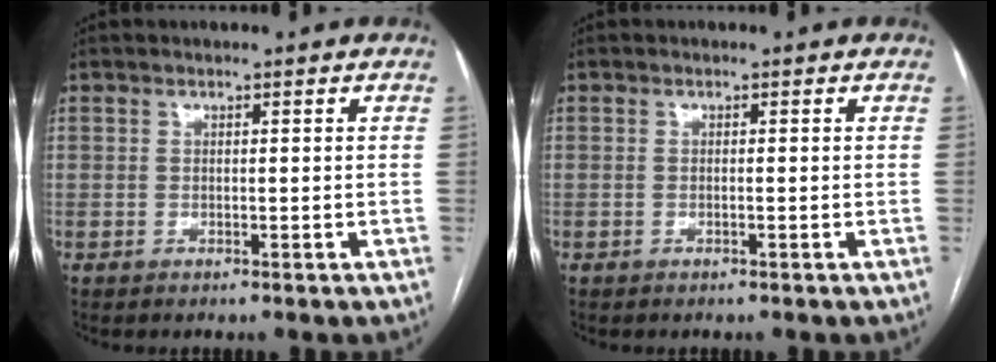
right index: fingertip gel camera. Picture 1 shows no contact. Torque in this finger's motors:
{"motor_torque": [-0.24, 0.07, -0.01, 0.00]}